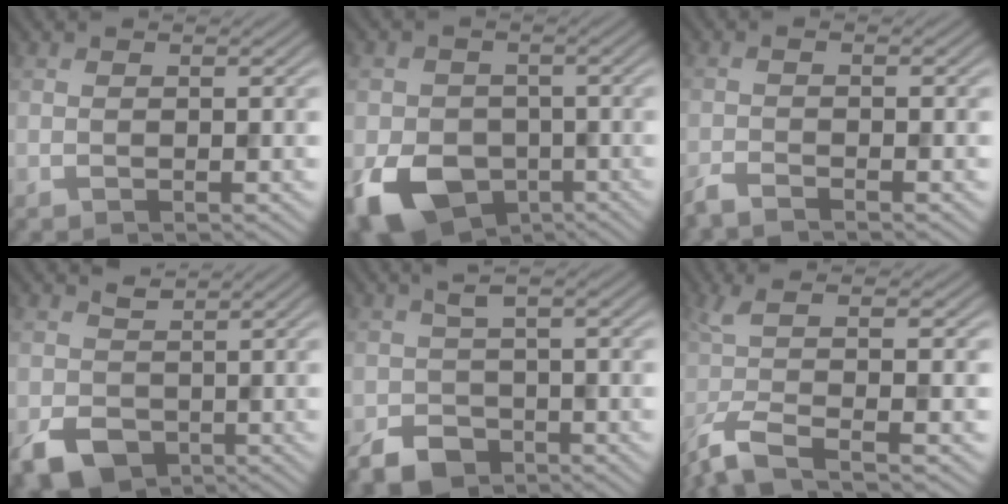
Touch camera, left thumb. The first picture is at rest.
{"total": 10.5, "force": [-4.4, 7.7, 5.6], "torque": [-0.122, -0.036, -0.084]}
{"total": 2.4, "force": [-2.0, 0.3, 1.3], "torque": [-0.023, -0.006, -0.047]}
{"total": 5.2, "force": [-1.1, 4.2, 2.9], "torque": [-0.064, -0.014, -0.020]}
{"total": 4.1, "force": [-2.3, 2.3, 2.5], "torque": [-0.053, -0.007, -0.044]}
{"total": 7.3, "force": [-2.8, 1.8, 6.5], "torque": [-0.121, -0.009, -0.068]}